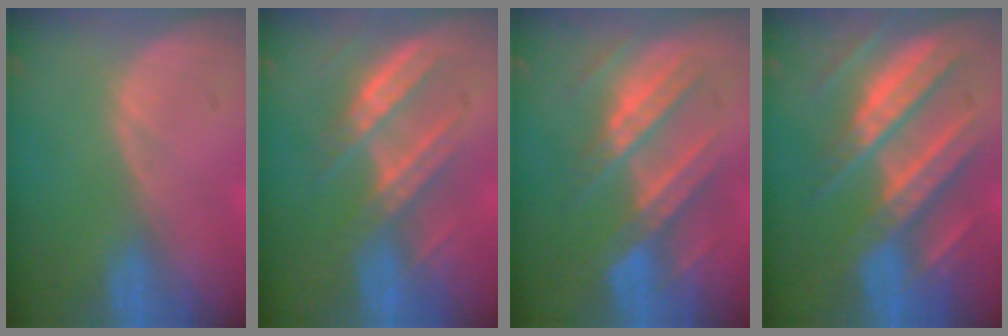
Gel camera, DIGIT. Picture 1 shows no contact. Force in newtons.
{"total": 6.9, "press": 6.8, "slide": 1.0}
{"total": 8.3, "press": 8.0, "slide": 2.0}
{"total": 10.8, "press": 10.7, "slide": 1.1}